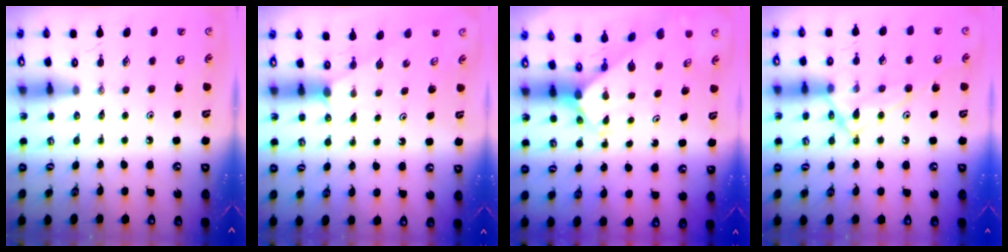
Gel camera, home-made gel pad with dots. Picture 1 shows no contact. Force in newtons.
{"total": 0.9, "press": 0.9, "slide": 0.2}
{"total": 2.5, "press": 2.4, "slide": 0.3}
{"total": 14.7, "press": 14.6, "slide": 1.2}